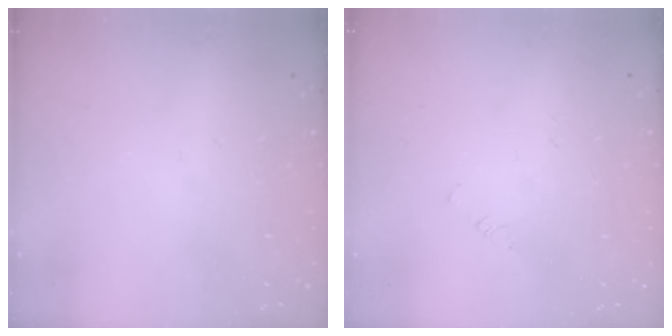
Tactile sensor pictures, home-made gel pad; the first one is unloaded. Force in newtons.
{"total": 1.4, "press": 1.3, "slide": 0.3}